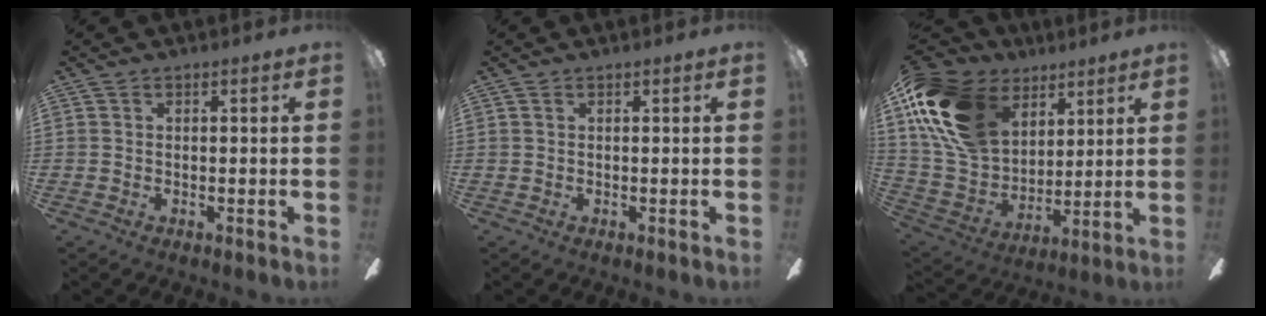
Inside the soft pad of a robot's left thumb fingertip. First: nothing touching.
{"total": 0.0}
{"total": 21.3, "force": [10.6, 13.9, 12.2], "torque": [-0.283, -0.030, 0.198]}